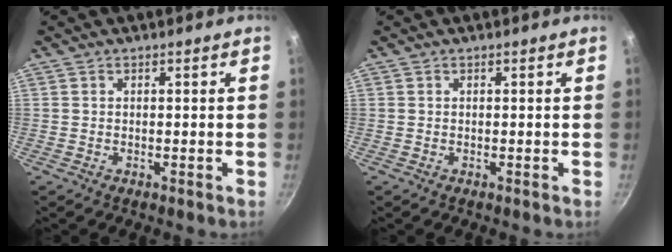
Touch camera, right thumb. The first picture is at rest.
{"total": 0.0}